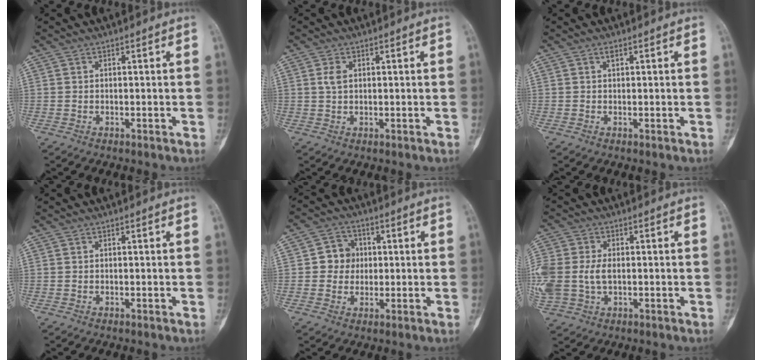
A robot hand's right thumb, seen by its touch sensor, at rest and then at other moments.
{"total": 2.0, "force": [0.5, 1.2, 1.5], "torque": [-0.030, 0.003, 0.011]}
{"total": 0.7, "force": [0.5, 0.3, 0.4], "torque": [-0.003, 0.001, 0.006]}
{"total": 0.0}
{"total": 5.7, "force": [0.5, 5.3, 2.1], "torque": [0.003, 0.009, 0.001]}
{"total": 13.8, "force": [-0.2, 9.9, 9.7], "torque": [-0.271, 0.005, 0.010]}